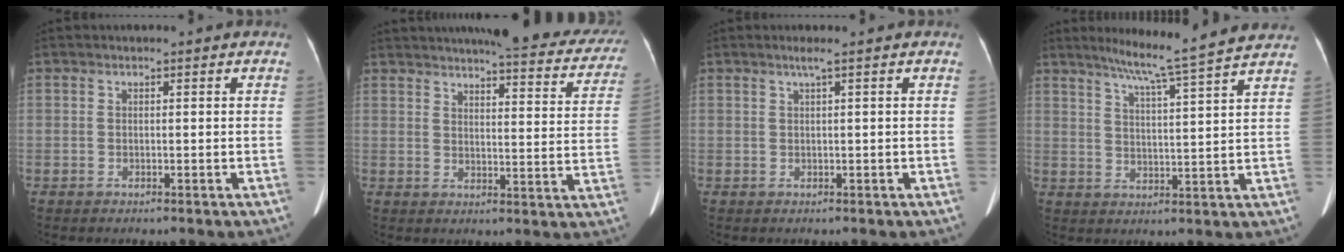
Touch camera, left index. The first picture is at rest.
{"total": 22.4, "force": [19.6, 4.0, 10.2], "torque": [-0.121, -0.024, 0.220]}
{"total": 1.1, "force": [0.5, -0.3, 0.9], "torque": [-0.026, 0.003, 0.016]}
{"total": 12.5, "force": [10.6, -1.8, 6.3], "torque": [-0.107, -0.003, 0.141]}